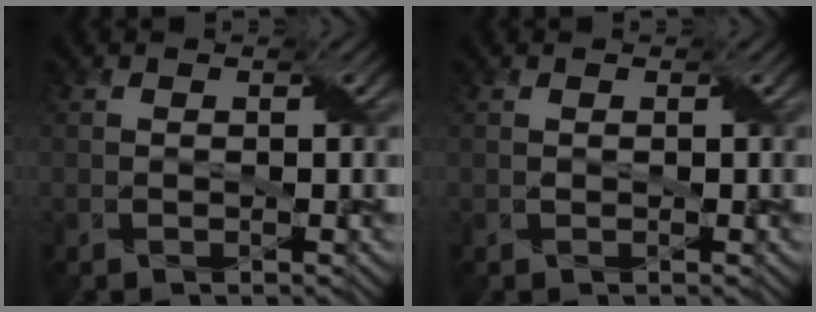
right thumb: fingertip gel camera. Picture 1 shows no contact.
{"total": 0.0}